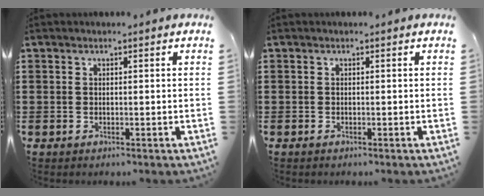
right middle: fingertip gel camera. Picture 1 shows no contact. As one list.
[{"total": 0.0}]